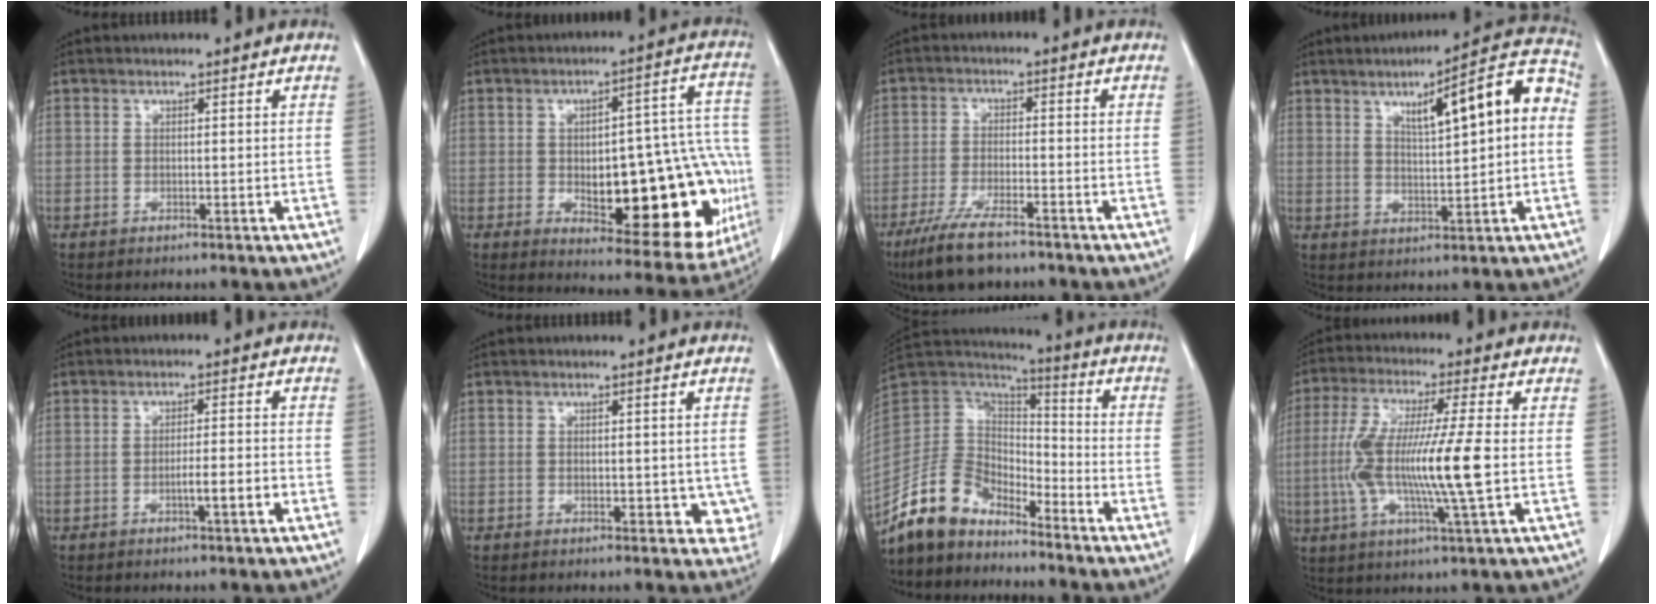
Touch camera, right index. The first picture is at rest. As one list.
[{"total": 23.8, "force": [-4.7, 8.4, 21.8], "torque": [-0.202, 0.034, -0.032]}, {"total": 8.9, "force": [-6.7, 1.8, 5.5], "torque": [-0.105, -0.020, -0.116]}, {"total": 12.1, "force": [2.7, 2.0, 11.6], "torque": [-0.160, 0.034, 0.035]}, {"total": 3.3, "force": [-1.3, 0.1, 3.1], "torque": [-0.050, -0.001, -0.020]}, {"total": 3.6, "force": [0.1, 2.6, 2.5], "torque": [-0.006, -0.003, 0.004]}, {"total": 12.6, "force": [-10.8, 5.7, 3.2], "torque": [-0.071, 0.034, -0.213]}, {"total": 13.7, "force": [-1.2, 0.5, 13.7], "torque": [-0.274, -0.003, -0.027]}]